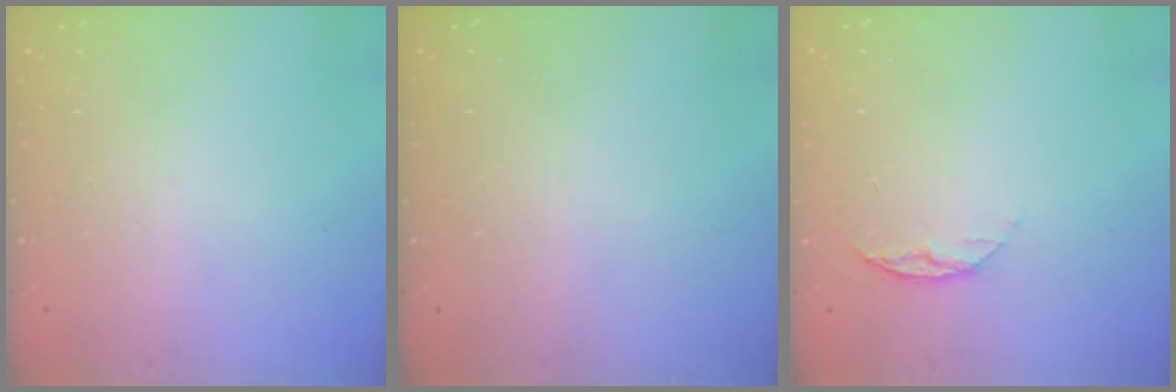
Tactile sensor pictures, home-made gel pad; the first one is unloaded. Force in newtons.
{"total": 0.0}
{"total": 6.4, "press": 6.3, "slide": 0.7}